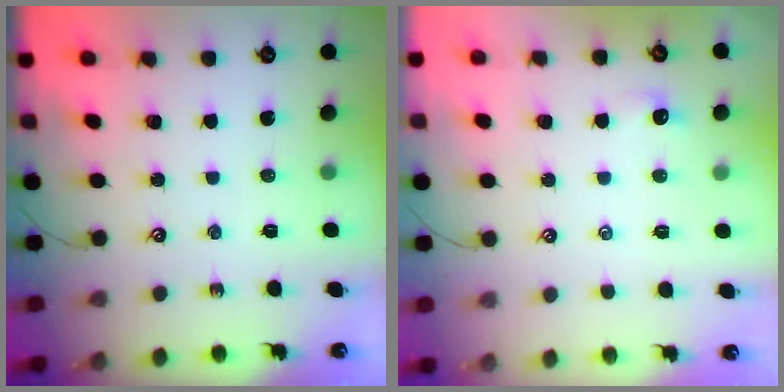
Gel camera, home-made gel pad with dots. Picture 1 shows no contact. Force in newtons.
{"total": 1.6, "press": 1.6, "slide": 0.4}